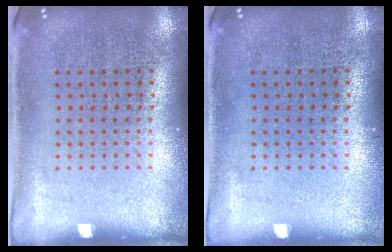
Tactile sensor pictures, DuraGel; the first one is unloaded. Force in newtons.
{"total": 0.0}